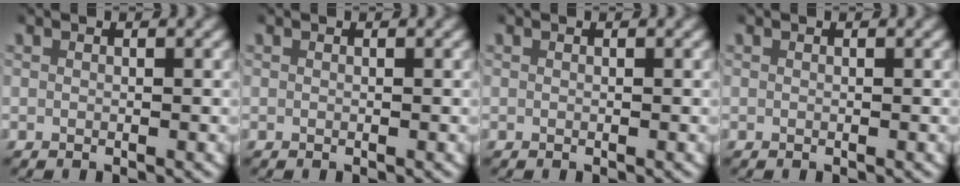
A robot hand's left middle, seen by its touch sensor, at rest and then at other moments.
{"total": 0.0}
{"total": 0.0}
{"total": 0.0}